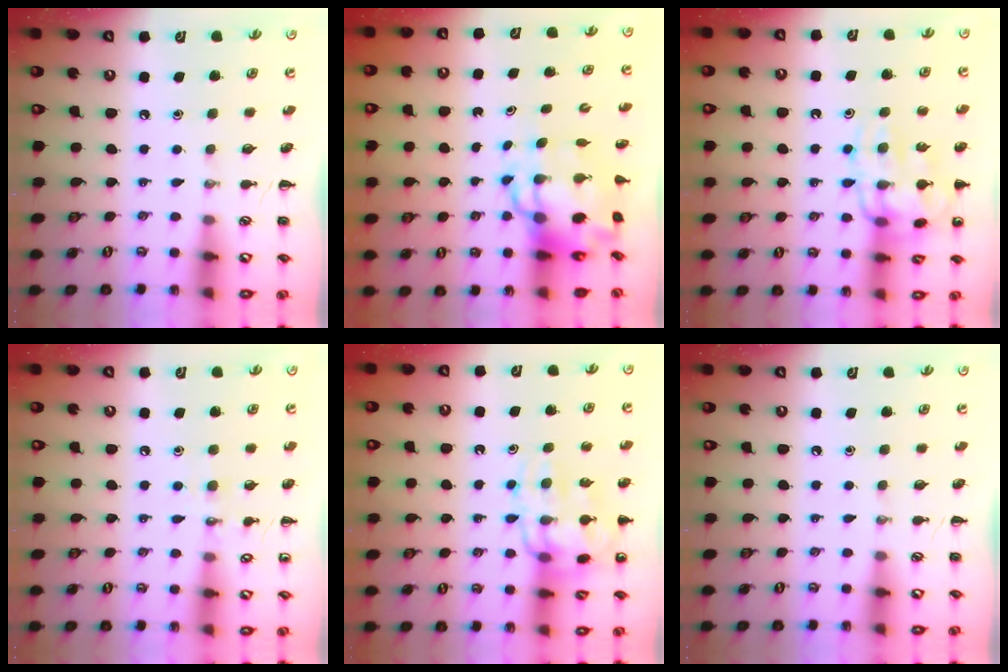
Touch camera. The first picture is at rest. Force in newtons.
{"total": 9.5, "press": 9.1, "slide": 2.8}
{"total": 15.5, "press": 15.4, "slide": 1.7}
{"total": 6.3, "press": 6.0, "slide": 1.6}
{"total": 15.2, "press": 15.0, "slide": 2.4}
{"total": 0.0}